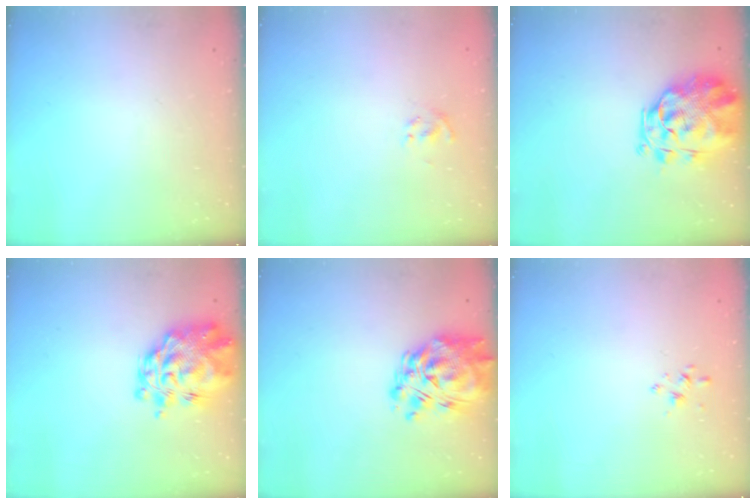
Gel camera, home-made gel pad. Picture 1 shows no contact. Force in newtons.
{"total": 2.0, "press": 1.7, "slide": 0.9}
{"total": 3.7, "press": 3.3, "slide": 1.6}
{"total": 10.5, "press": 10.0, "slide": 3.4}
{"total": 10.8, "press": 10.1, "slide": 4.0}
{"total": 2.0, "press": 1.9, "slide": 0.7}